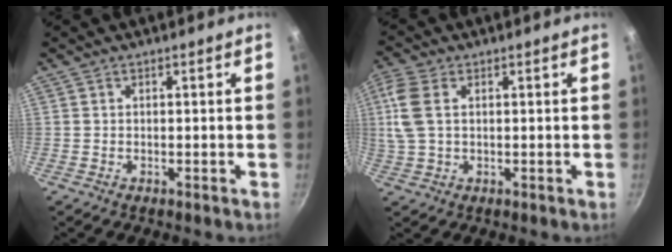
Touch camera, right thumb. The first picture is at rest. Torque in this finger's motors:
{"motor_torque": [0.81, 2.84, 1.57, -0.27, 0.46]}